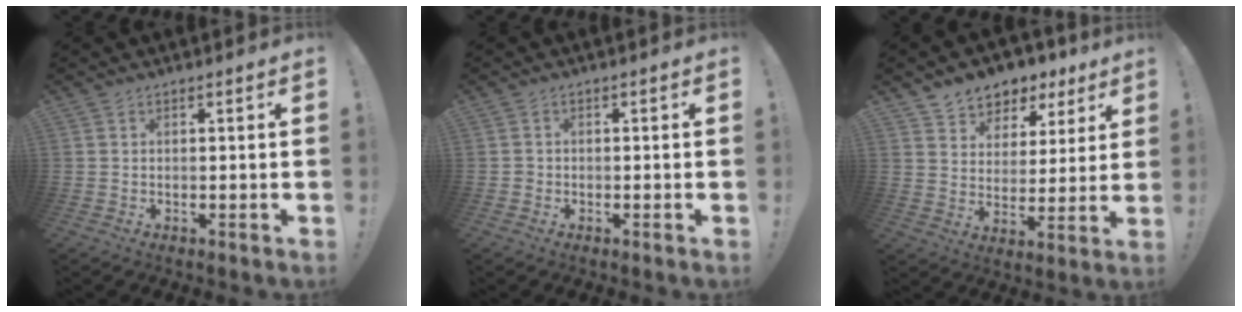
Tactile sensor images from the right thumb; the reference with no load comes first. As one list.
[{"total": 1.2, "force": [-0.6, 0.9, 0.4], "torque": [-0.007, 0.004, -0.010]}, {"total": 6.6, "force": [4.2, 5.1, 0.7], "torque": [-0.008, -0.043, 0.085]}]